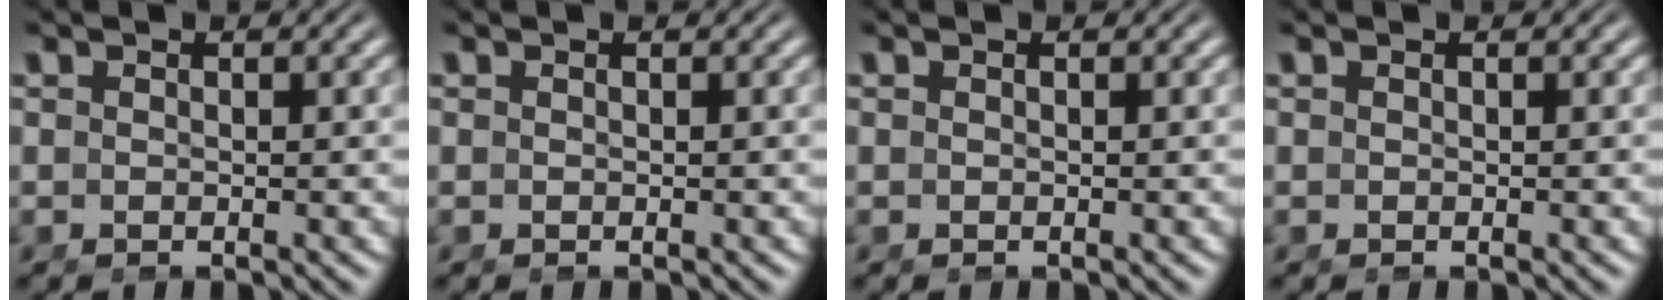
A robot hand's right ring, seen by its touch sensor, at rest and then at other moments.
{"total": 0.0}
{"total": 0.0}
{"total": 0.0}